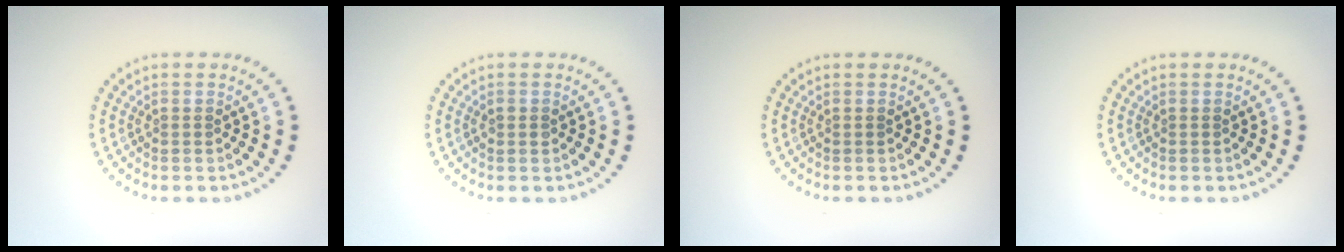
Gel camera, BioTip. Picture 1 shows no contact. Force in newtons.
{"total": 1.0, "press": 1.0, "slide": 0.0}
{"total": 0.0}
{"total": 0.0}